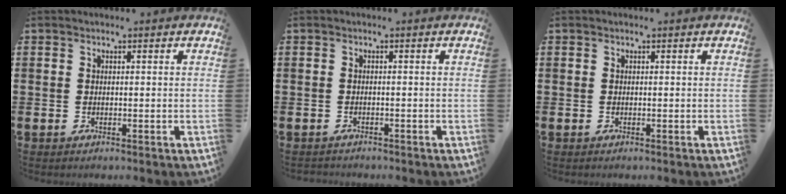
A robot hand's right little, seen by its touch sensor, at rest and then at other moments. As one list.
[{"total": 0.6, "force": [-0.6, 0.1, -0.1], "torque": [-0.002, -0.001, -0.012]}, {"total": 0.0}]